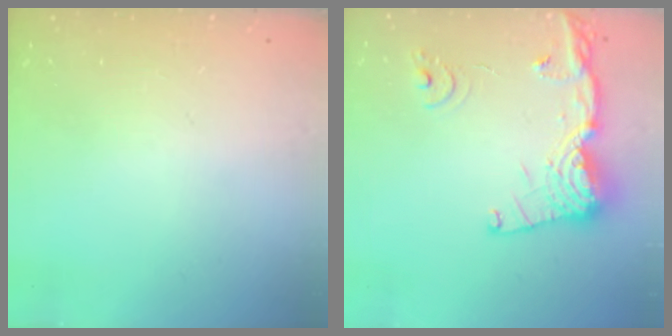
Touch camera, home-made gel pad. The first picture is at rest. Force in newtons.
{"total": 16.7, "press": 16.6, "slide": 1.9}